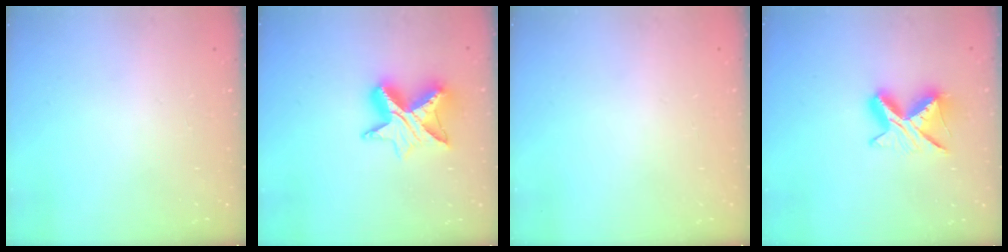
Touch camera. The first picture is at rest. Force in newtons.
{"total": 10.8, "press": 10.8, "slide": 0.7}
{"total": 0.0}
{"total": 9.1, "press": 9.0, "slide": 1.0}